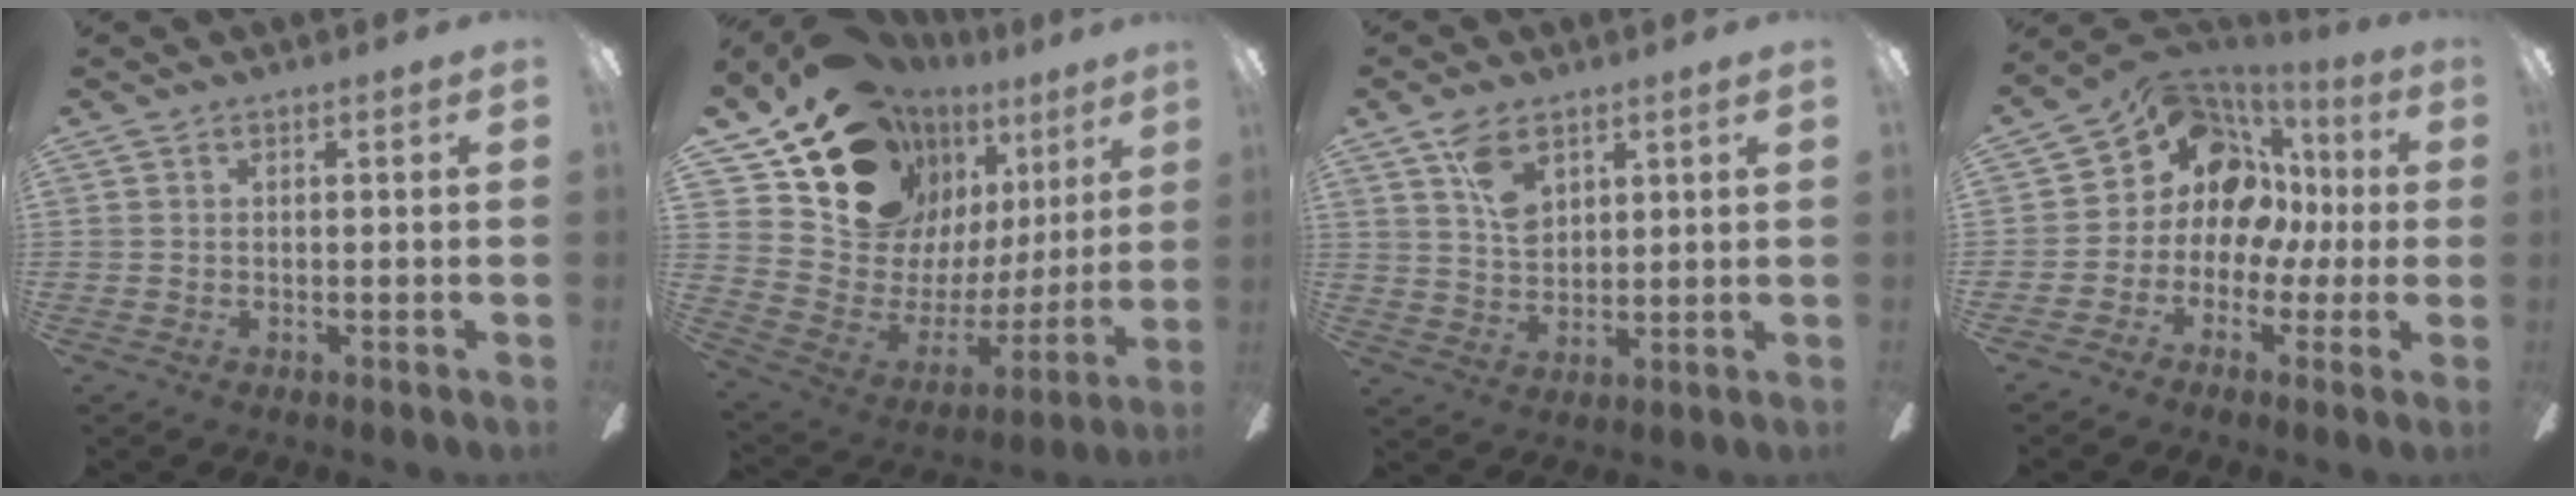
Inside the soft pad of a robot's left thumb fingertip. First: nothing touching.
{"total": 19.4, "force": [15.0, 10.7, 6.1], "torque": [-0.111, -0.110, 0.289]}
{"total": 7.7, "force": [4.3, 4.4, 4.6], "torque": [-0.079, -0.009, 0.077]}
{"total": 13.1, "force": [4.1, 10.0, 7.4], "torque": [-0.149, -0.021, 0.080]}